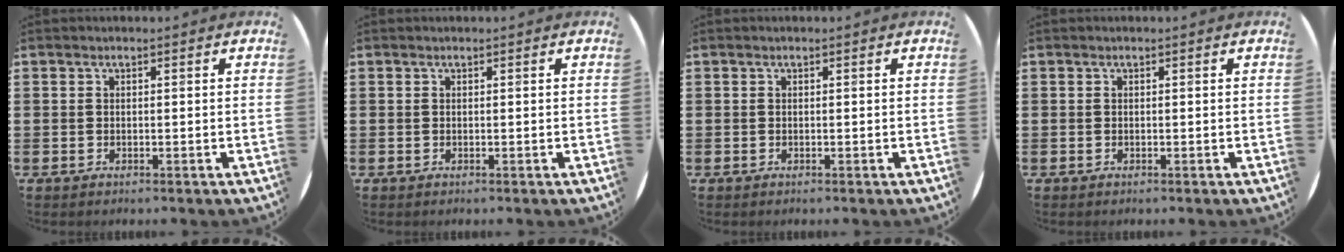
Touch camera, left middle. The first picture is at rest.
{"total": 0.0}
{"total": 0.0}
{"total": 0.0}